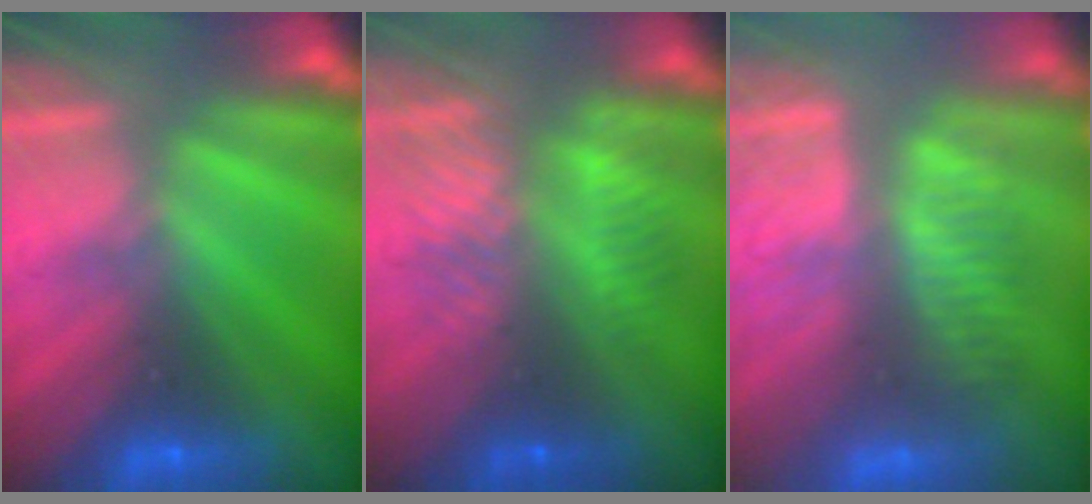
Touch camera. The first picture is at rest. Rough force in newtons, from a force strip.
{"total": 8.1}
{"total": 3.5}